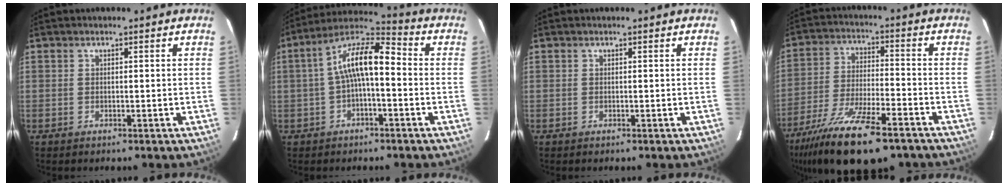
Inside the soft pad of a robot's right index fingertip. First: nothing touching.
{"total": 10.2, "force": [-1.0, 3.5, 9.5], "torque": [-0.186, 0.026, -0.023]}
{"total": 0.0}
{"total": 20.8, "force": [-15.1, 5.9, 13.0], "torque": [-0.261, -0.050, -0.255]}